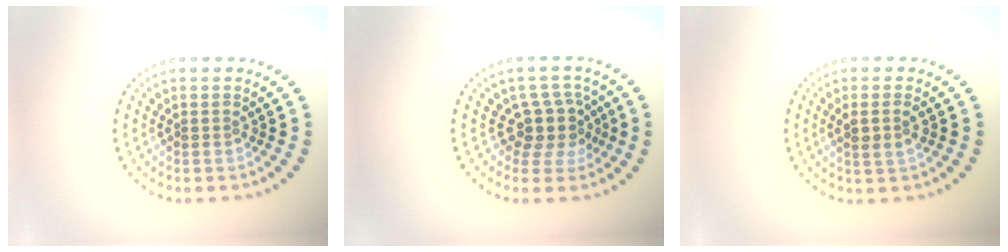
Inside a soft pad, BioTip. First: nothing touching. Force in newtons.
{"total": 3.2, "press": 2.5, "slide": 2.0}
{"total": 1.9, "press": 1.8, "slide": 0.7}